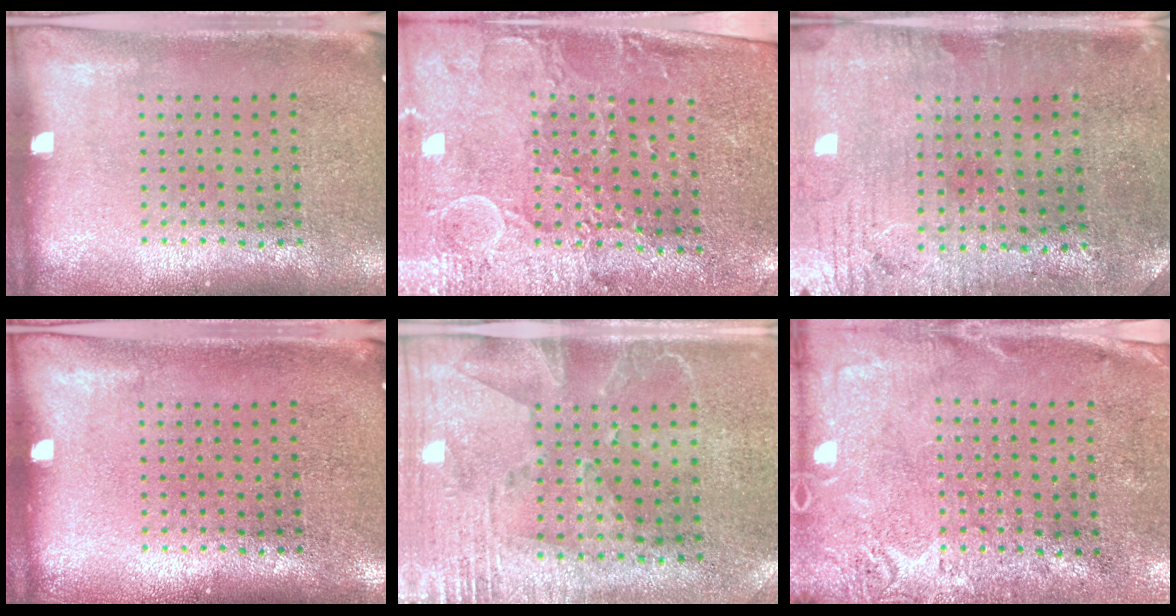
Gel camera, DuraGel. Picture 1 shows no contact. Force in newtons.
{"total": 2.9, "press": 2.6, "slide": 1.3}
{"total": 0.7, "press": 0.5, "slide": 0.5}
{"total": 0.0}
{"total": 2.7, "press": 2.3, "slide": 1.5}
{"total": 2.6, "press": 2.1, "slide": 1.6}